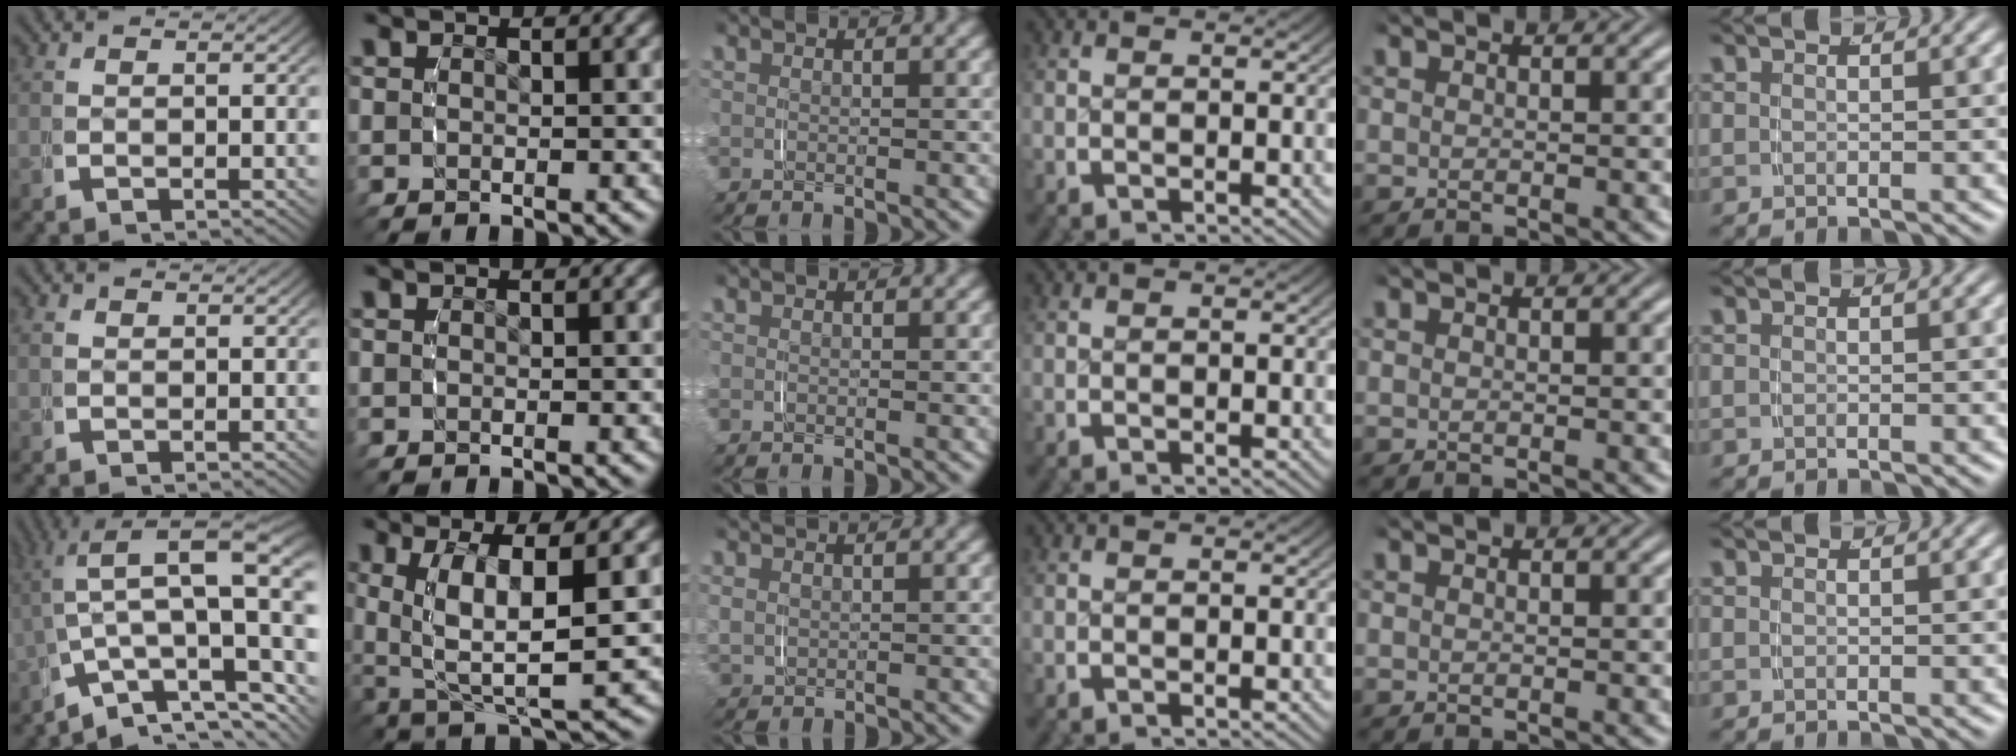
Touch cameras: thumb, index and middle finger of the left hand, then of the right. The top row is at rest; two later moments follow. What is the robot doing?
{"motion": "grasp_and_lifting", "object": "shirt"}